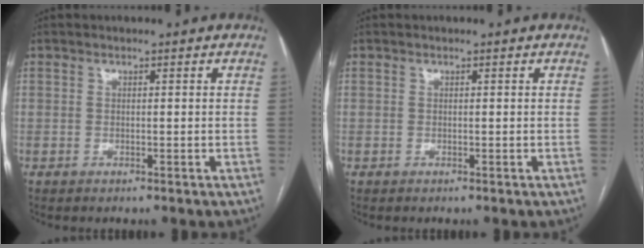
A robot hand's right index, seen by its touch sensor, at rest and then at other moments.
{"total": 0.0}